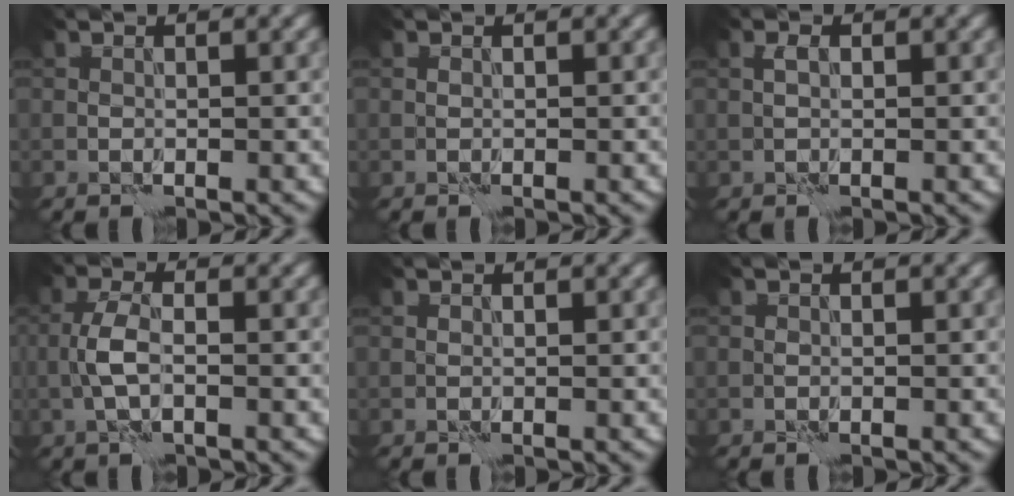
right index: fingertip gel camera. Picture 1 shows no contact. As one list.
[{"total": 0.0}, {"total": 0.6, "force": [0.1, 0.4, 0.5], "torque": [-0.007, 0.003, 0.000]}, {"total": 2.4, "force": [-0.6, 0.8, 2.2], "torque": [-0.047, 0.004, -0.016]}, {"total": 0.0}, {"total": 0.0}]